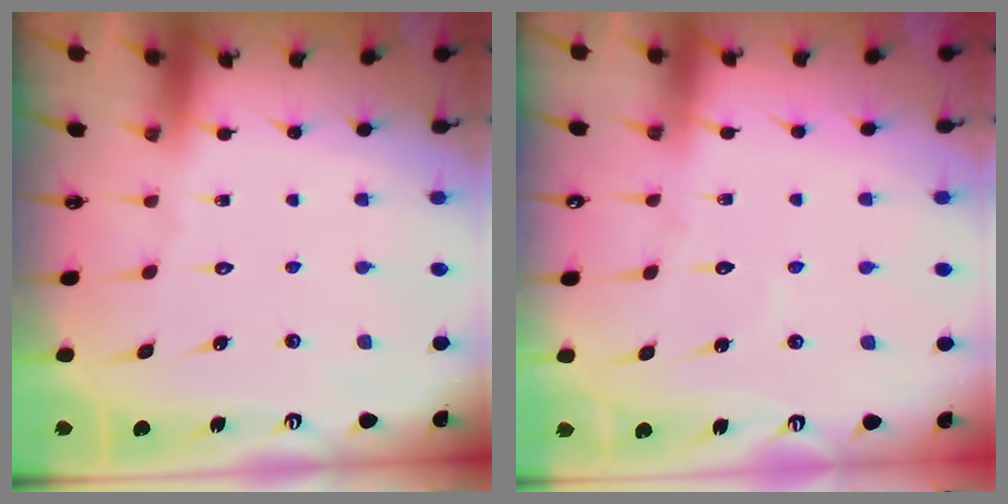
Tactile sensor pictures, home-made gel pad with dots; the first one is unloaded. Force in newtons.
{"total": 5.1, "press": 5.0, "slide": 0.5}